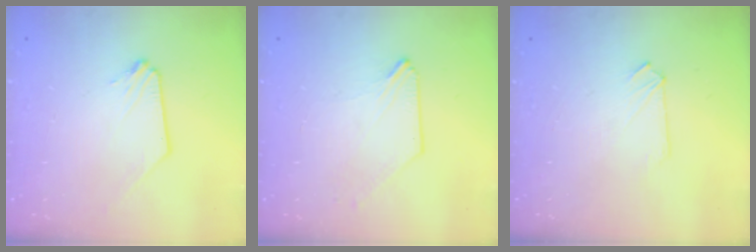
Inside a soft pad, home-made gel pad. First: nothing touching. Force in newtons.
{"total": 0.0}
{"total": 2.6, "press": 2.6, "slide": 0.6}